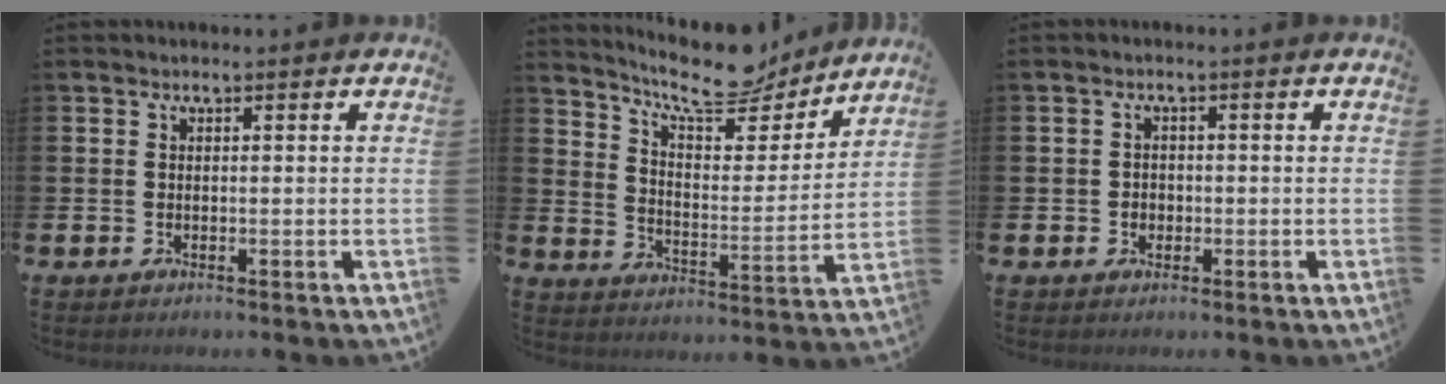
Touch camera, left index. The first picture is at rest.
{"total": 11.4, "force": [10.4, 2.6, 4.0], "torque": [-0.088, -0.072, 0.182]}
{"total": 1.5, "force": [-0.3, 1.4, 0.5], "torque": [0.001, 0.002, -0.011]}